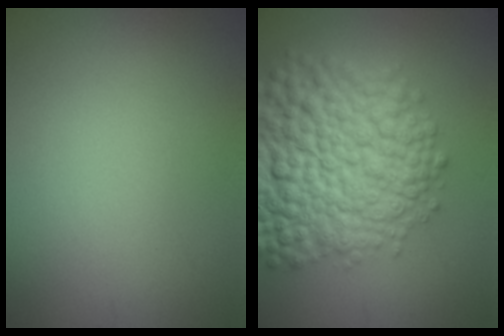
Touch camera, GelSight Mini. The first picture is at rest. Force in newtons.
{"total": 12.7, "press": 12.7, "slide": 0.5}